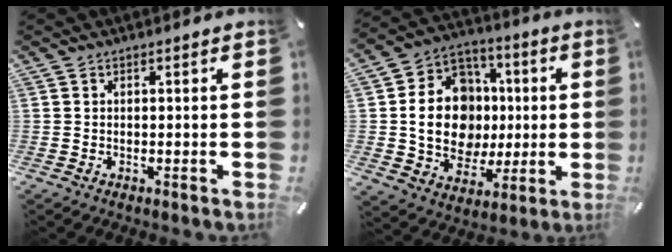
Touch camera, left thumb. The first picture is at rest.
{"total": 16.8, "force": [0.0, 14.4, 8.7], "torque": [-0.160, 0.011, 0.011]}